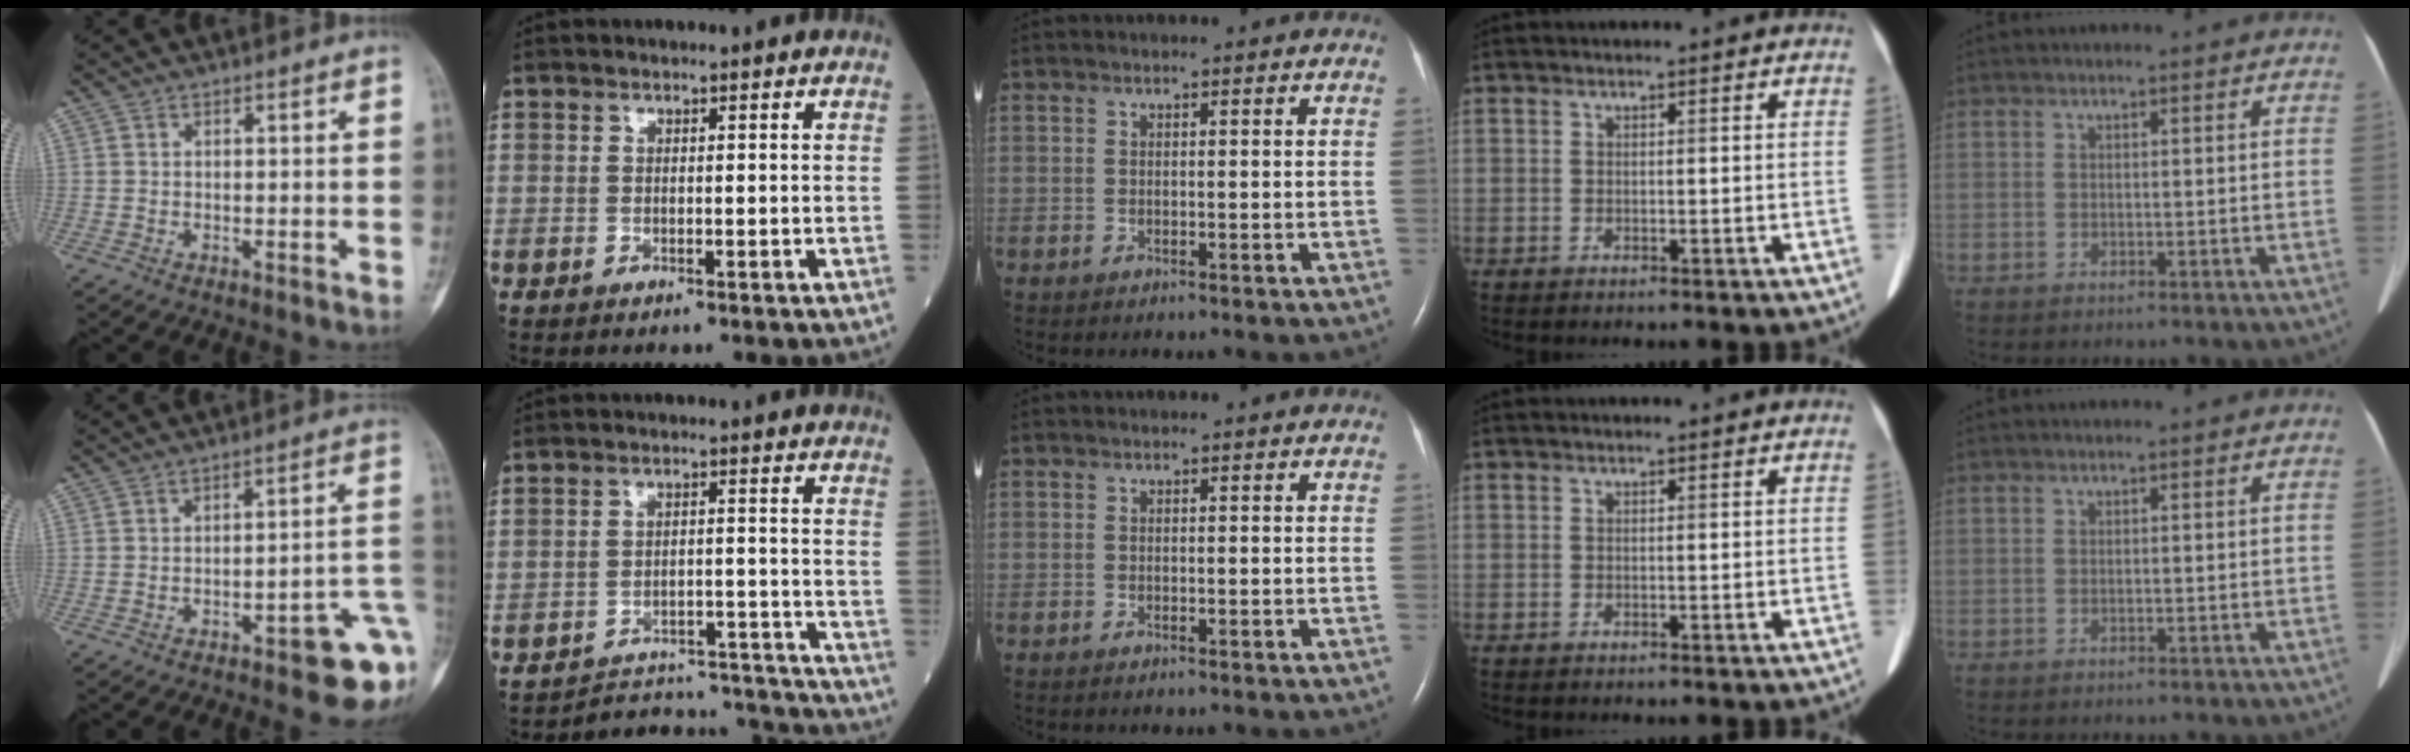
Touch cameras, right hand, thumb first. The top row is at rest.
{"thumb": {"total": 12.1, "force": [-4.7, 3.6, 10.5], "torque": [-0.096, 0.036, -0.050]}, "index": {"total": 12.9, "force": [-12.9, 0.9, -0.4], "torque": [0.018, 0.032, -0.170]}}